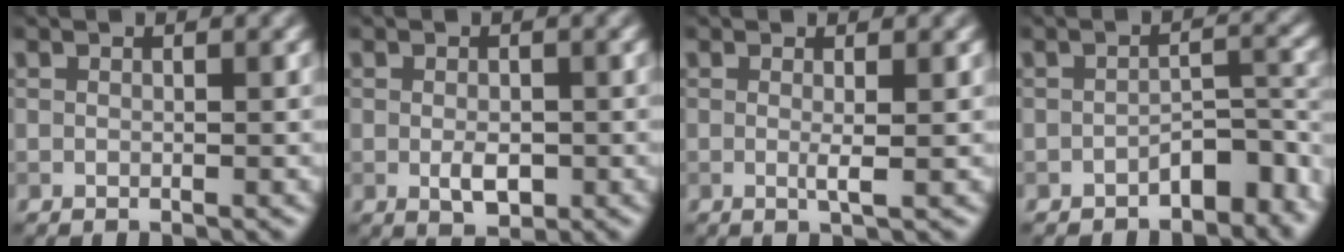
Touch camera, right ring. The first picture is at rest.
{"total": 2.3, "force": [-0.5, 1.3, 1.8], "torque": [-0.032, -0.004, -0.006]}
{"total": 1.3, "force": [0.0, 0.2, 1.3], "torque": [-0.023, -0.002, -0.003]}
{"total": 4.3, "force": [-2.8, 1.9, 2.5], "torque": [-0.026, 0.009, -0.044]}